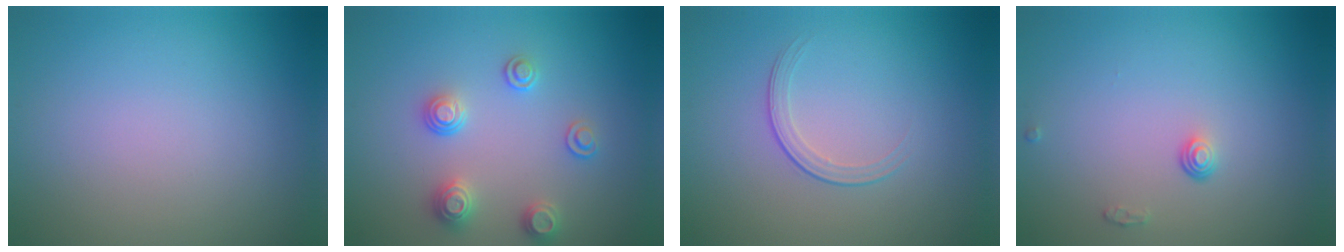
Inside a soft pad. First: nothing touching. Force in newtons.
{"total": 2.6, "press": 2.6, "slide": 0.5}
{"total": 1.7, "press": 0.9, "slide": 1.4}
{"total": 1.0, "press": 0.7, "slide": 0.8}